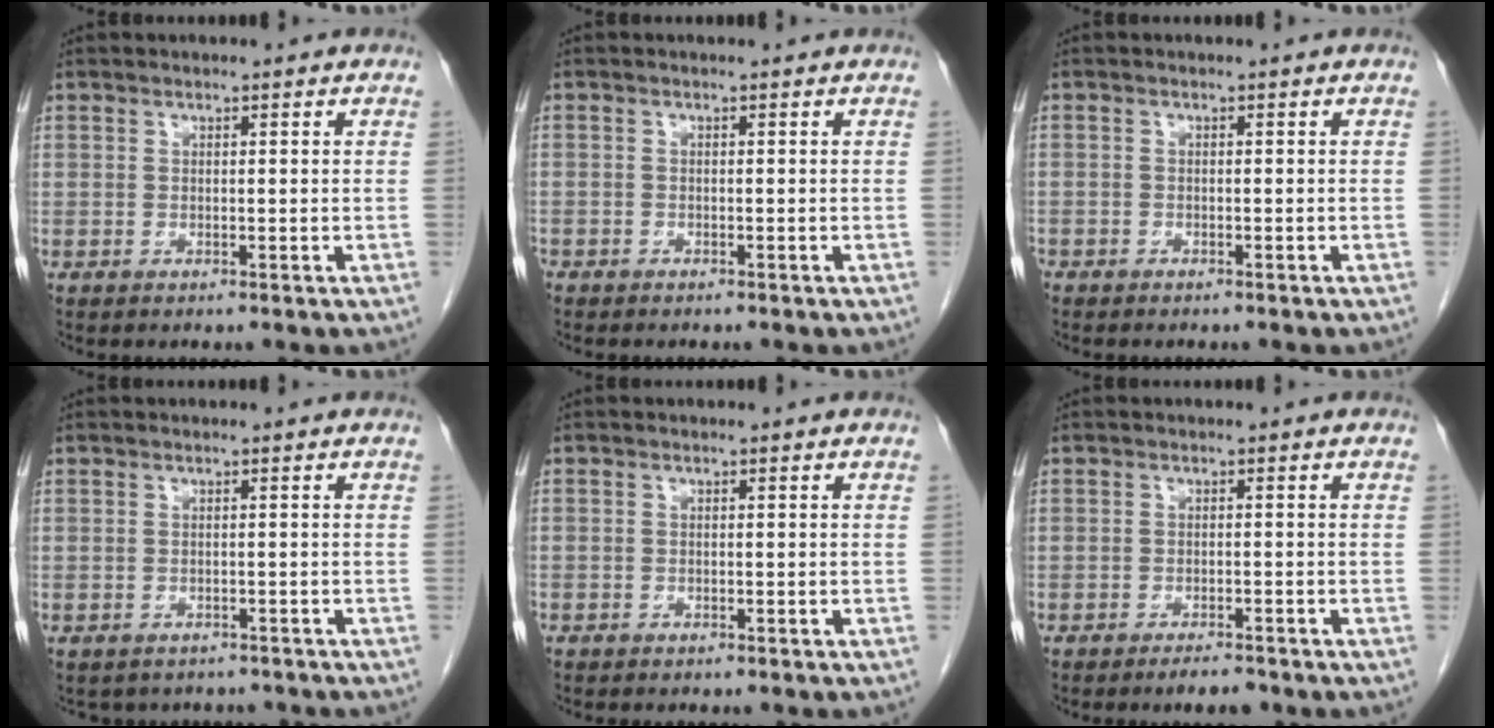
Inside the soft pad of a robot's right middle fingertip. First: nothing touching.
{"total": 1.0, "force": [-0.8, 0.5, 0.5], "torque": [-0.002, 0.002, -0.007]}
{"total": 1.5, "force": [-1.2, 0.6, 0.4], "torque": [-0.007, 0.000, -0.015]}
{"total": 4.9, "force": [-4.3, 2.4, 0.5], "torque": [-0.003, 0.008, -0.048]}
{"total": 0.9, "force": [-0.7, 0.5, 0.2], "torque": [-0.005, 0.002, -0.009]}
{"total": 2.7, "force": [-2.2, 0.6, 1.5], "torque": [-0.026, -0.003, -0.031]}